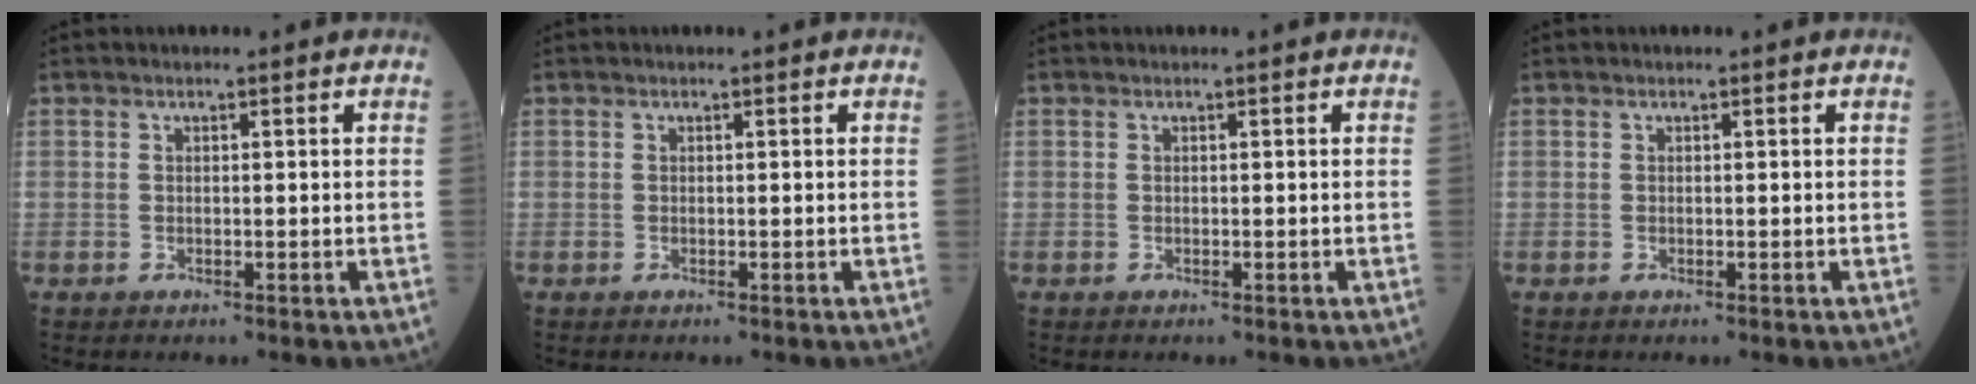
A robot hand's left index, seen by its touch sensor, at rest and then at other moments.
{"total": 0.0}
{"total": 0.0}
{"total": 0.0}